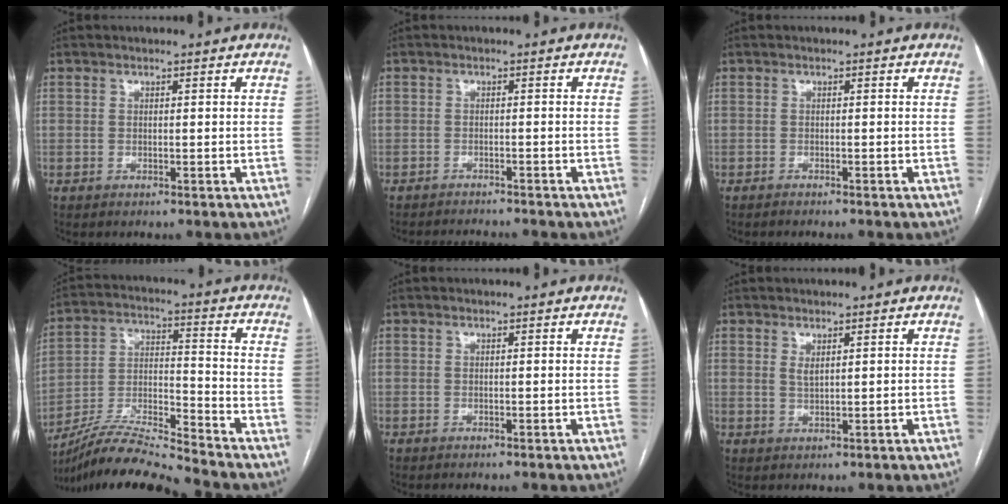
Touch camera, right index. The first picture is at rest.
{"total": 4.3, "force": [-4.2, 0.7, 0.5], "torque": [0.004, -0.006, -0.061]}
{"total": 2.4, "force": [-2.1, 0.1, 1.0], "torque": [-0.014, -0.002, -0.023]}
{"total": 12.5, "force": [-11.8, -1.3, 3.9], "torque": [-0.074, 0.009, -0.219]}
{"total": 0.0}
{"total": 1.3, "force": [0.8, 0.3, 1.0], "torque": [-0.022, -0.004, 0.020]}